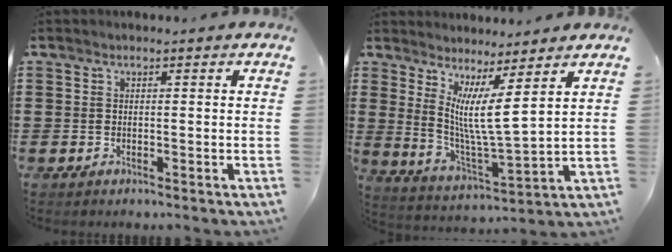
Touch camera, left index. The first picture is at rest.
{"total": 7.6, "force": [4.1, 0.4, 6.4], "torque": [-0.127, -0.036, 0.068]}